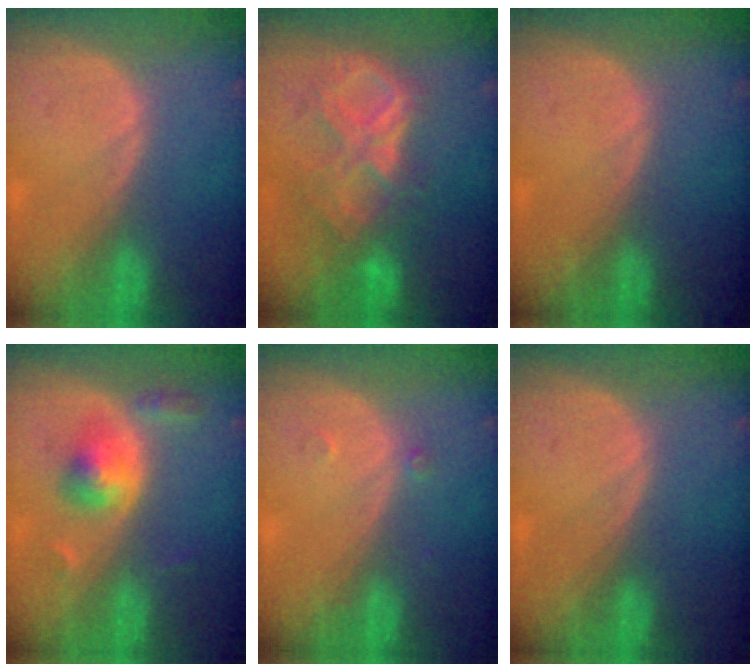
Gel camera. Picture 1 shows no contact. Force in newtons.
{"total": 8.8, "press": 7.6, "slide": 4.3}
{"total": 0.0}
{"total": 5.2, "press": 4.9, "slide": 1.8}
{"total": 0.8, "press": 0.8, "slide": 0.1}
{"total": 0.0}